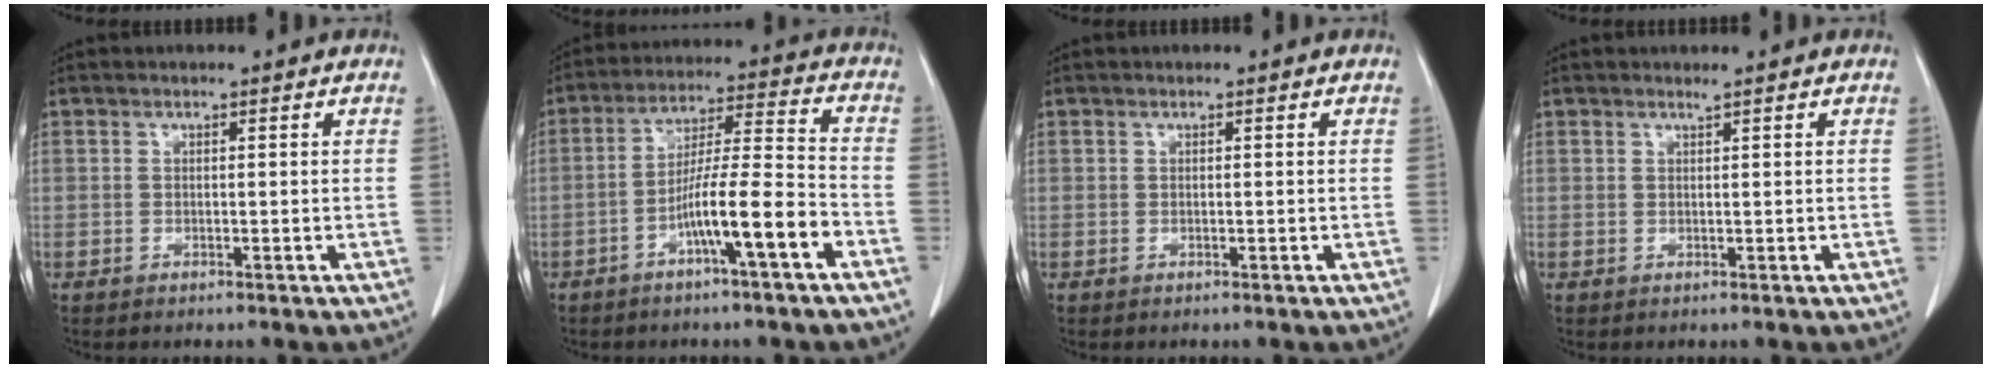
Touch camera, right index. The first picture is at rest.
{"total": 11.6, "force": [-5.2, 0.5, 10.3], "torque": [-0.182, 0.013, -0.089]}
{"total": 0.0}
{"total": 0.6, "force": [0.5, 0.1, 0.2], "torque": [-0.007, 0.003, 0.013]}